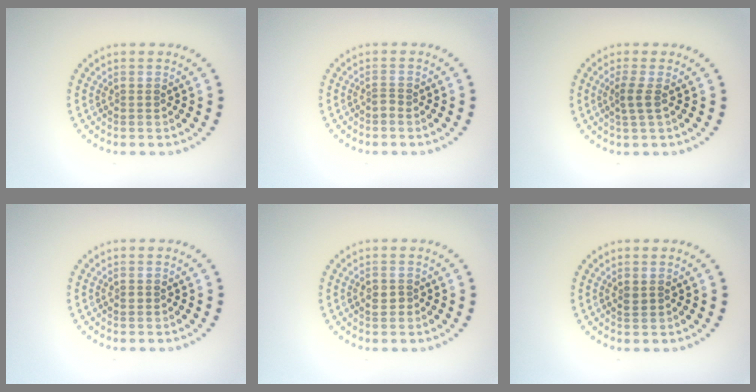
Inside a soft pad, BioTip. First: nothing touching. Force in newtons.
{"total": 0.7, "press": 0.5, "slide": 0.5}
{"total": 1.6, "press": 1.3, "slide": 1.0}
{"total": 0.6, "press": 0.5, "slide": 0.2}
{"total": 1.2, "press": 1.2, "slide": 0.4}
{"total": 1.0, "press": 1.0, "slide": 0.2}